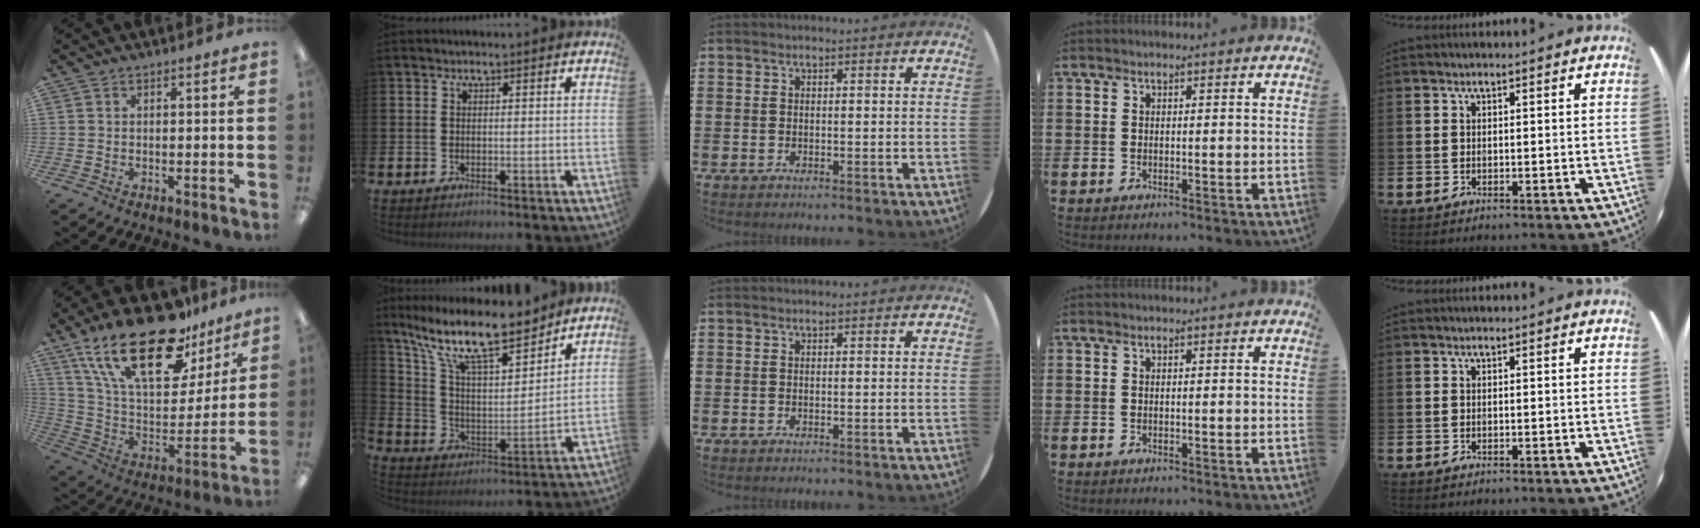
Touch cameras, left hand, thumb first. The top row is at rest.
{"thumb": {"total": 27.4, "force": [17.4, 12.1, 17.4], "torque": [-0.313, -0.101, 0.301]}, "index": {"total": 13.8, "force": [11.1, 3.7, 7.2], "torque": [-0.167, -0.063, 0.193]}}